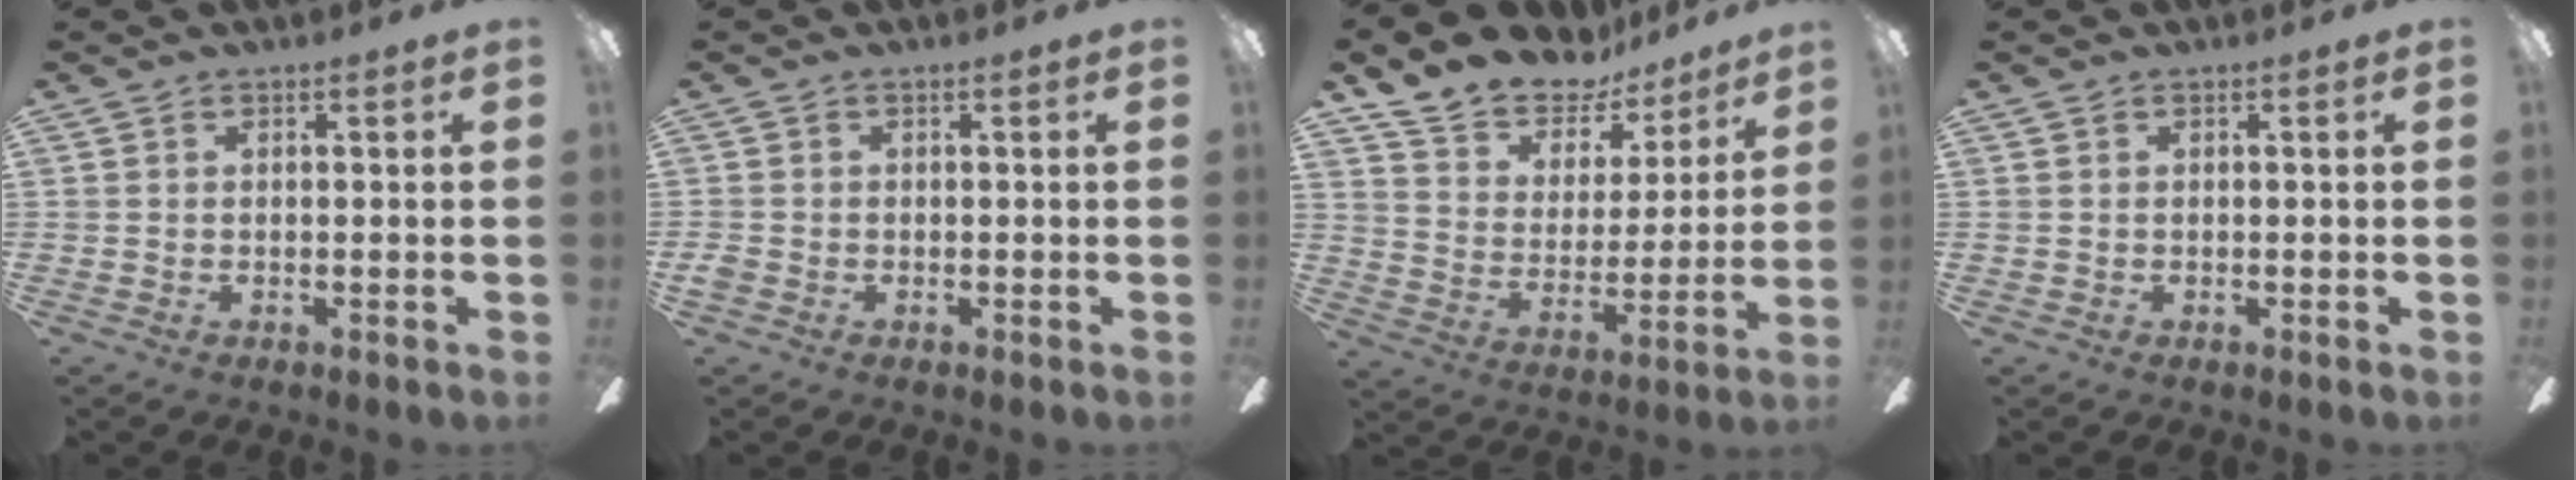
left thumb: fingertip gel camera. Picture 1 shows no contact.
{"total": 1.3, "force": [-0.6, 0.9, 0.8], "torque": [-0.013, 0.003, -0.010]}
{"total": 14.2, "force": [12.8, 5.5, 3.0], "torque": [-0.072, -0.102, 0.232]}
{"total": 0.0}